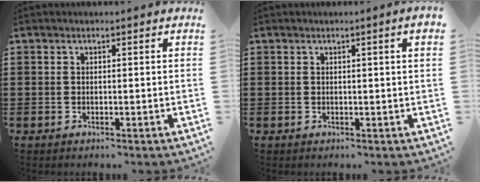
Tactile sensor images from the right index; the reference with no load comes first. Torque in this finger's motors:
{"motor_torque": [0.52, -0.04, 0.23, 0.01]}